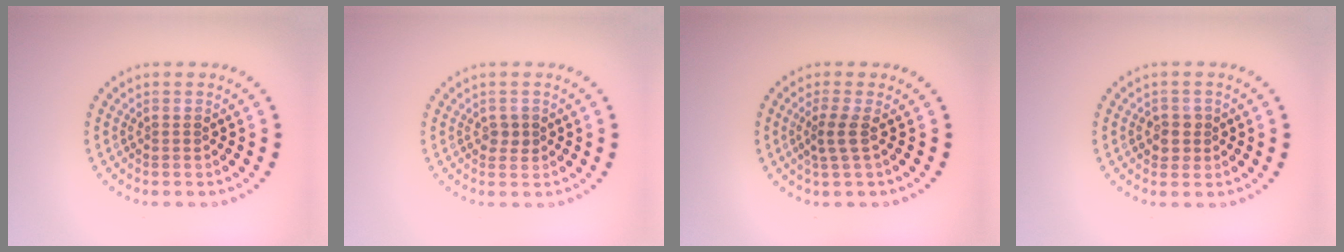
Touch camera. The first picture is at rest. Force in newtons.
{"total": 1.1, "press": 1.1, "slide": 0.2}
{"total": 2.0, "press": 1.3, "slide": 1.4}
{"total": 1.8, "press": 1.8, "slide": 0.5}